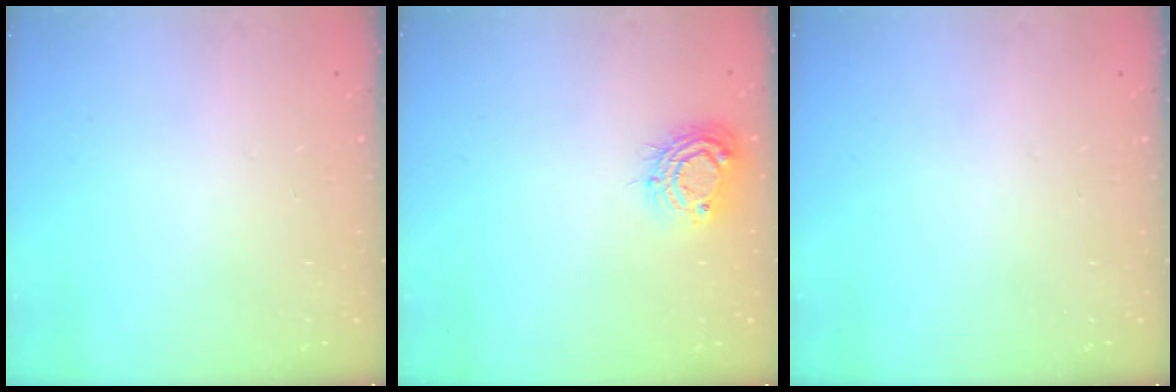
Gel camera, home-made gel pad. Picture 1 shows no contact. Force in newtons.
{"total": 9.1, "press": 9.0, "slide": 0.8}
{"total": 0.0}